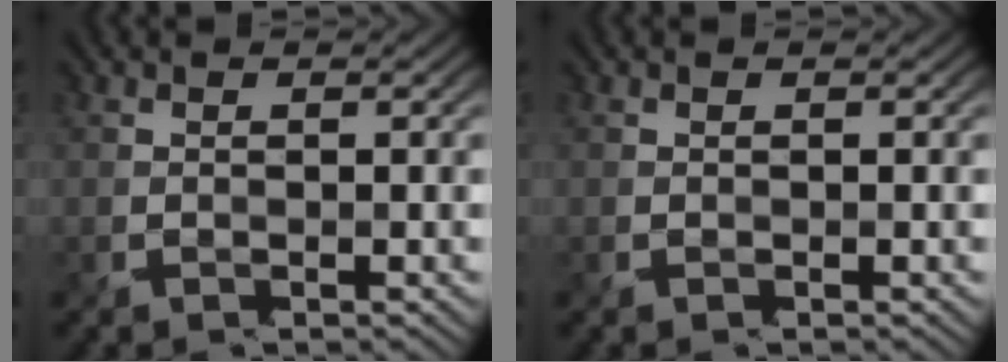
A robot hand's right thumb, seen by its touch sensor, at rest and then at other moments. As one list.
[{"total": 0.0}]